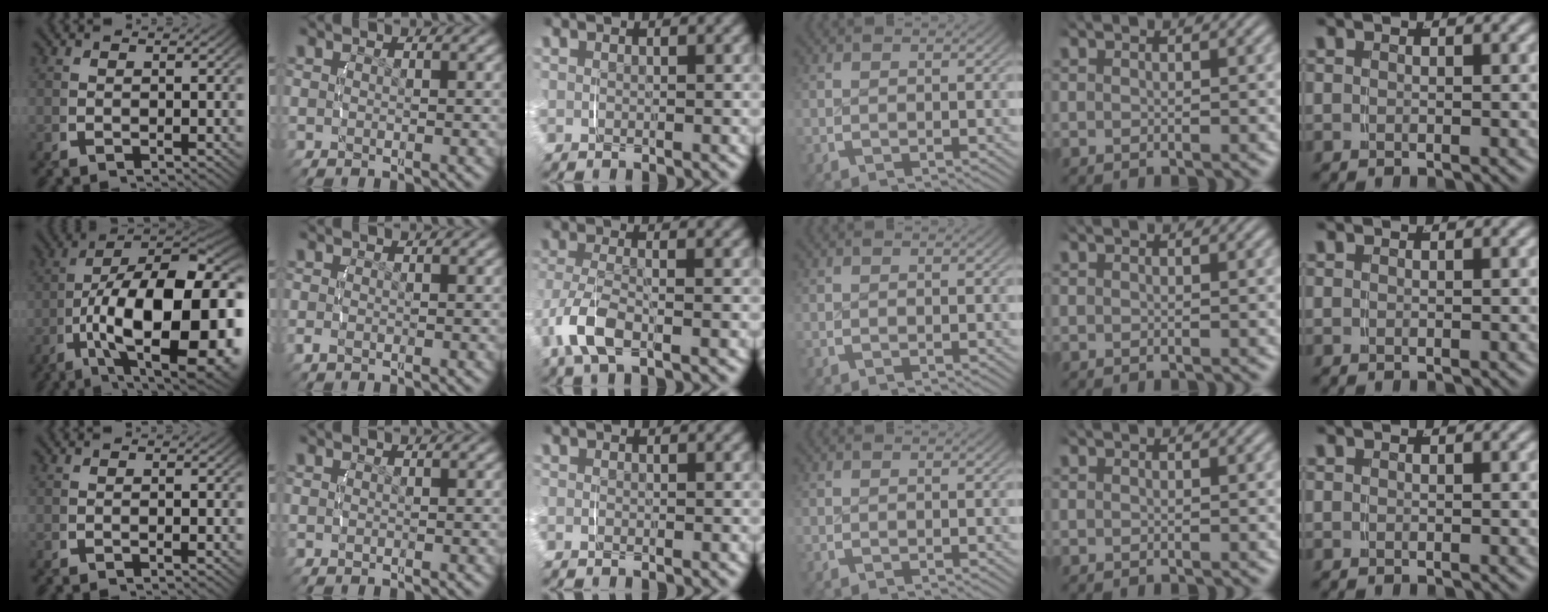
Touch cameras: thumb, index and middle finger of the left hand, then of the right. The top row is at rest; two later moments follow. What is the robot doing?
{"motion": "lift_and_place", "object": "glasses case"}